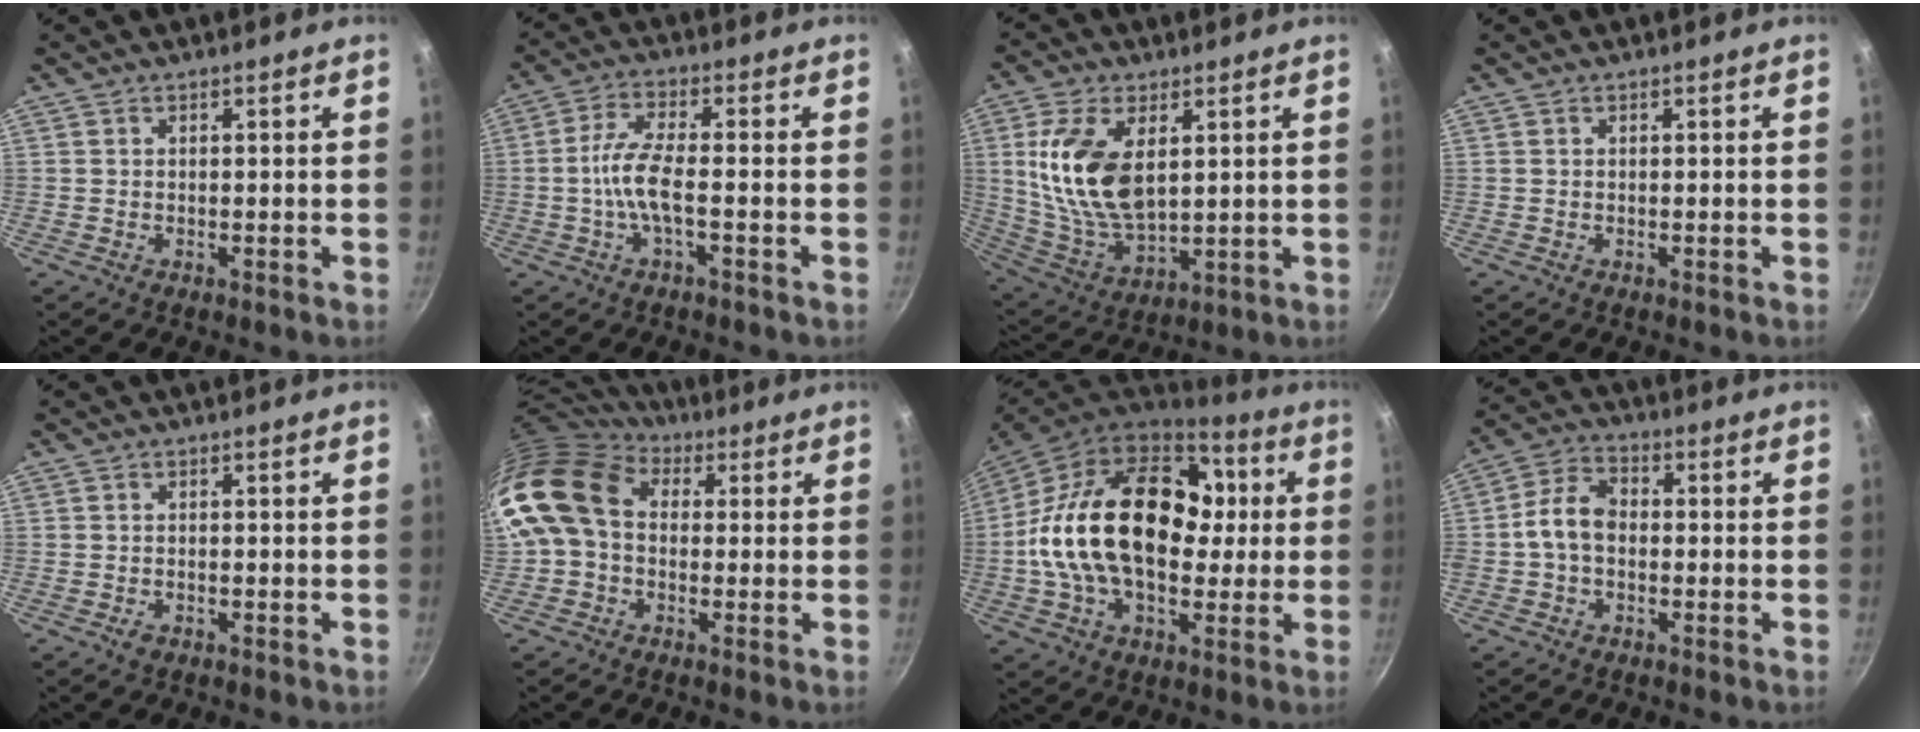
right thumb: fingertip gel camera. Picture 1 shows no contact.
{"total": 6.9, "force": [-1.7, 1.9, 6.4], "torque": [-0.143, 0.018, -0.043]}
{"total": 16.3, "force": [3.6, 9.0, 13.1], "torque": [-0.243, -0.022, 0.082]}
{"total": 0.0}
{"total": 1.4, "force": [-0.8, 0.8, 0.8], "torque": [-0.017, 0.004, -0.013]}
{"total": 14.6, "force": [1.1, 11.1, 9.4], "torque": [-0.165, 0.028, 0.001]}
{"total": 28.5, "force": [2.0, 18.6, 21.6], "torque": [-0.352, 0.038, 0.028]}
{"total": 7.5, "force": [-0.8, 5.2, 5.3], "torque": [-0.091, 0.028, -0.030]}